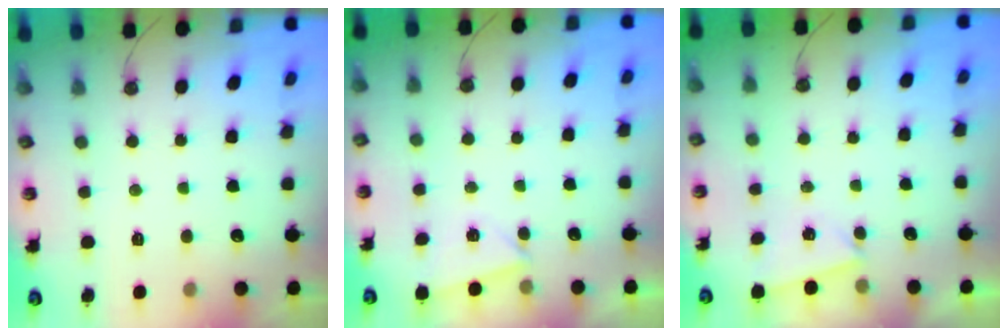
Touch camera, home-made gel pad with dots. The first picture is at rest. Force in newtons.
{"total": 2.8, "press": 1.7, "slide": 2.2}
{"total": 2.1, "press": 1.7, "slide": 1.3}